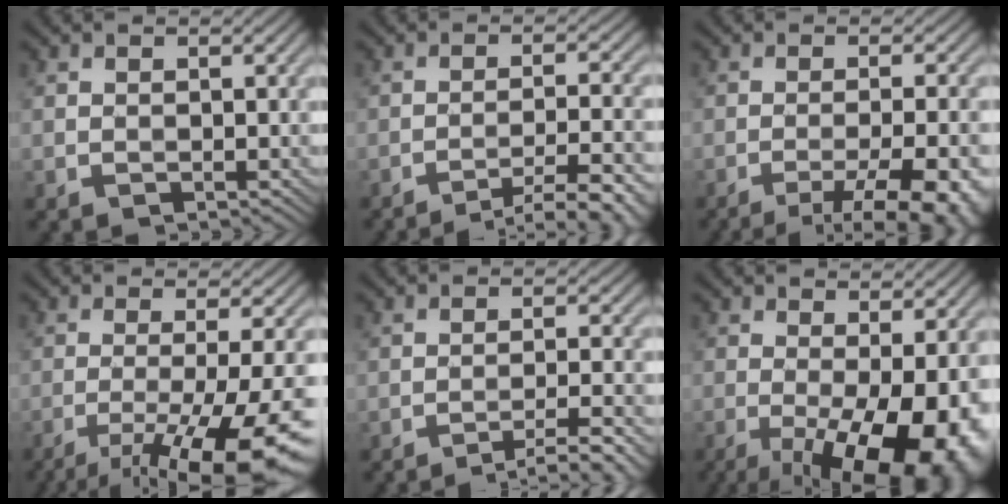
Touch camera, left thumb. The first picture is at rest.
{"total": 7.9, "force": [-5.7, 1.1, 5.3], "torque": [-0.083, 0.014, -0.085]}
{"total": 11.0, "force": [-6.7, 2.7, 8.2], "torque": [-0.115, -0.003, -0.079]}
{"total": 13.1, "force": [-6.7, 2.6, 10.9], "torque": [-0.169, -0.008, -0.098]}
{"total": 5.3, "force": [-3.7, 0.6, 3.8], "torque": [-0.064, 0.015, -0.065]}
{"total": 15.6, "force": [-5.4, 5.1, 13.7], "torque": [-0.192, -0.013, -0.066]}